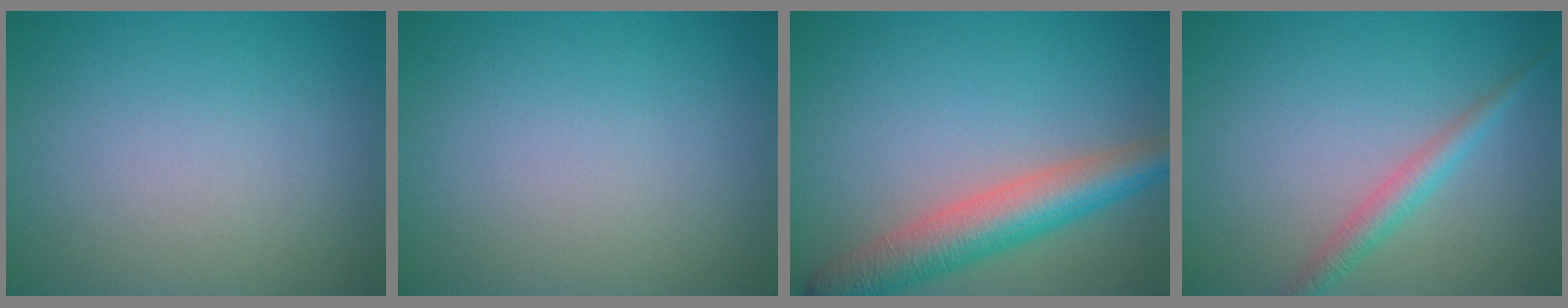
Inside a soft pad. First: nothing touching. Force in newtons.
{"total": 0.0}
{"total": 6.2, "press": 6.2, "slide": 0.2}
{"total": 2.3, "press": 2.3, "slide": 0.1}